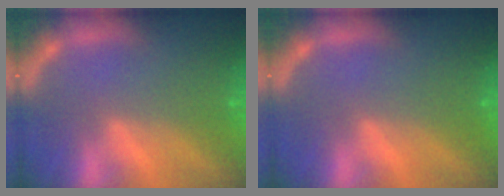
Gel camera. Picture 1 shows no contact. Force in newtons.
{"total": 0.0}